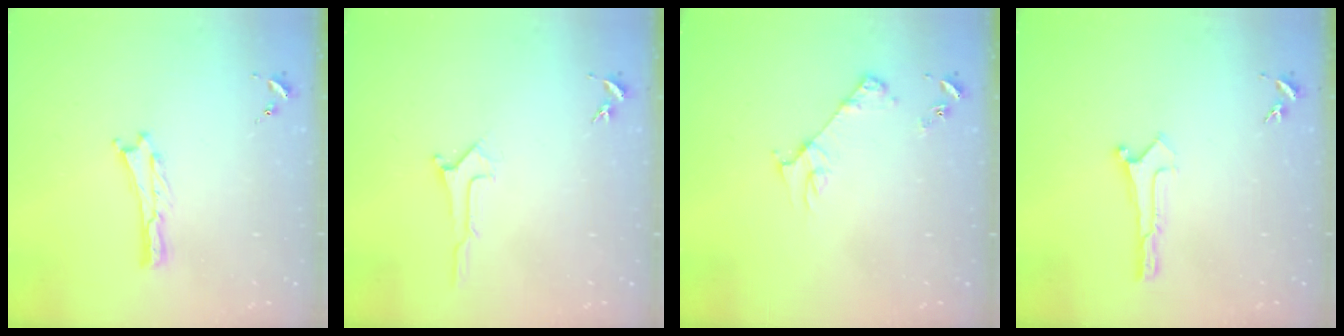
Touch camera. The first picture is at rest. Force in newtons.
{"total": 1.0, "press": 1.0, "slide": 0.0}
{"total": 3.8, "press": 3.7, "slide": 0.4}
{"total": 0.0}